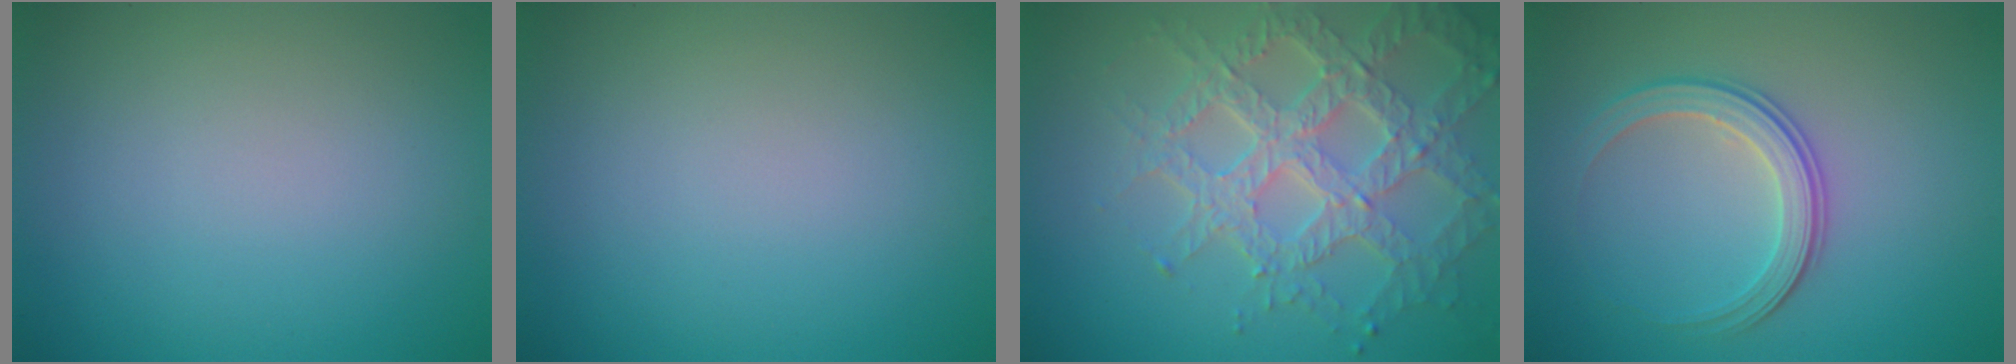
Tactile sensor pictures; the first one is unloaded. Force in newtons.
{"total": 0.0}
{"total": 6.8, "press": 5.3, "slide": 4.3}
{"total": 2.9, "press": 2.7, "slide": 1.0}